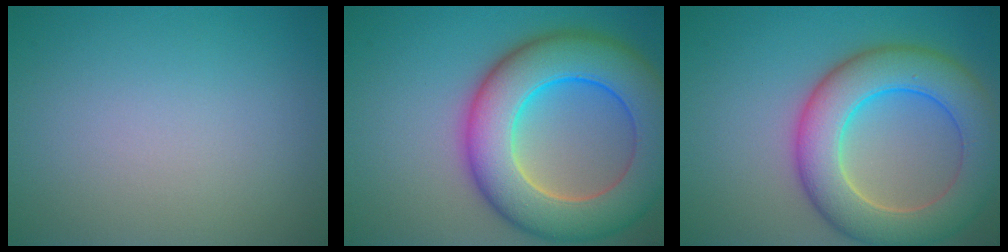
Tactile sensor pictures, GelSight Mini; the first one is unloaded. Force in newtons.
{"total": 11.9, "press": 11.9, "slide": 0.5}
{"total": 9.2, "press": 9.1, "slide": 0.3}